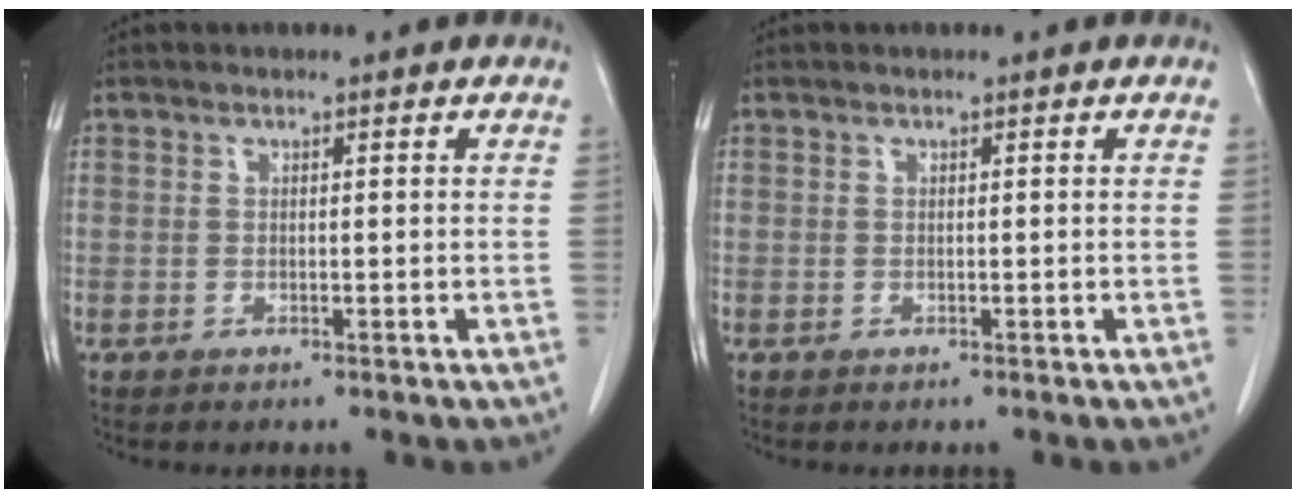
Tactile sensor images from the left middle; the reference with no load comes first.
{"total": 0.0}